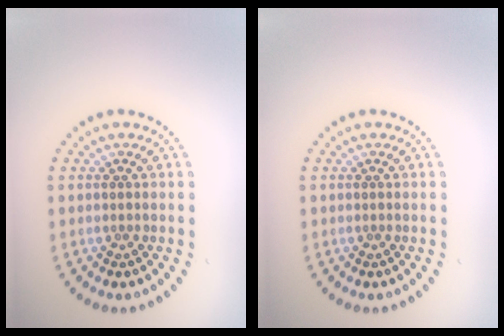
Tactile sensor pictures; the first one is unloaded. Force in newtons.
{"total": 0.0}